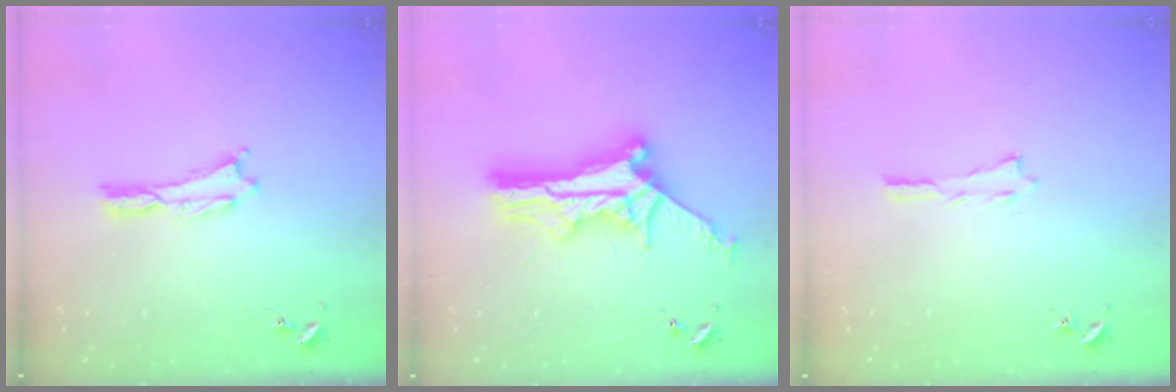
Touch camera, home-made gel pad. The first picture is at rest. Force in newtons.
{"total": 12.0, "press": 12.0, "slide": 0.8}
{"total": 0.0}